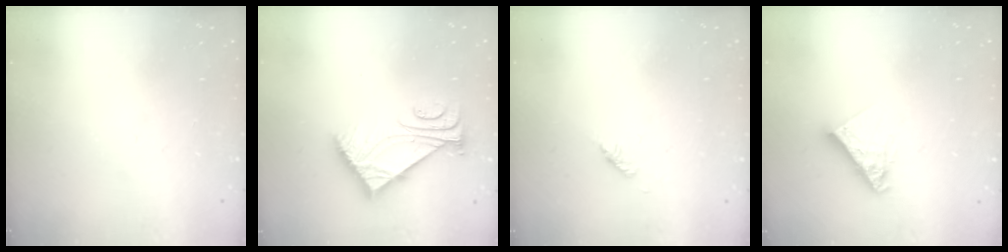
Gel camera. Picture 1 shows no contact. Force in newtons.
{"total": 7.8, "press": 7.7, "slide": 1.0}
{"total": 2.8, "press": 2.7, "slide": 0.6}
{"total": 9.0, "press": 9.0, "slide": 0.9}